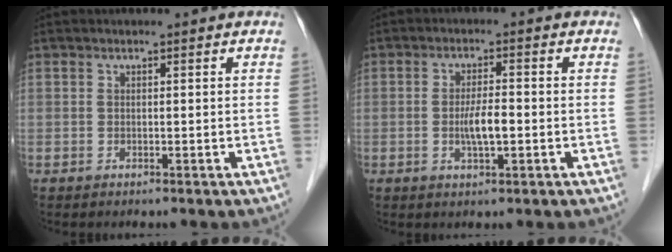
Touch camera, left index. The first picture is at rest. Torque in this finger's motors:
{"motor_torque": [1.06, 0.09, 0.31, 0.06]}